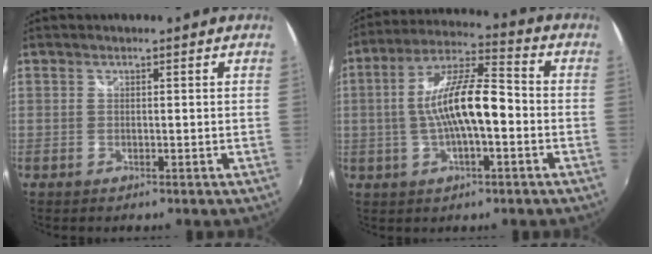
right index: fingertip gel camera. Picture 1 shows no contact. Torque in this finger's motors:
{"motor_torque": [0.87, 0.10, 0.58, 0.21]}